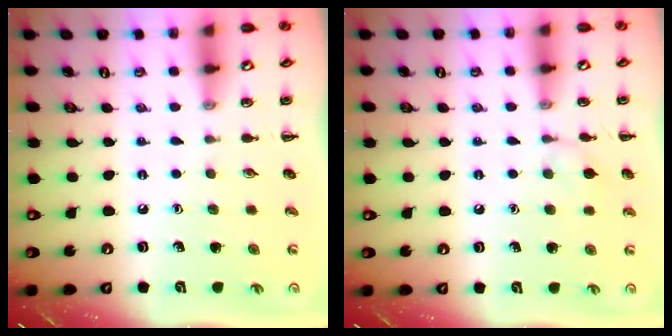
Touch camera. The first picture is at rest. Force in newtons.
{"total": 5.8, "press": 5.5, "slide": 2.1}